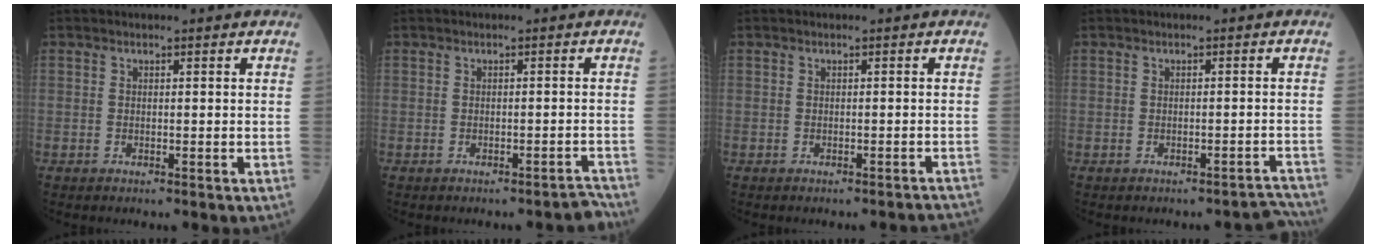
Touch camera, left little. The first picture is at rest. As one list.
[{"total": 2.0, "force": [-2.0, 0.1, 0.2], "torque": [0.011, 0.007, -0.020]}, {"total": 3.2, "force": [-3.1, 0.4, 0.6], "torque": [-0.001, -0.006, -0.031]}, {"total": 3.3, "force": [-3.3, 0.5, -0.1], "torque": [0.022, 0.019, -0.032]}]